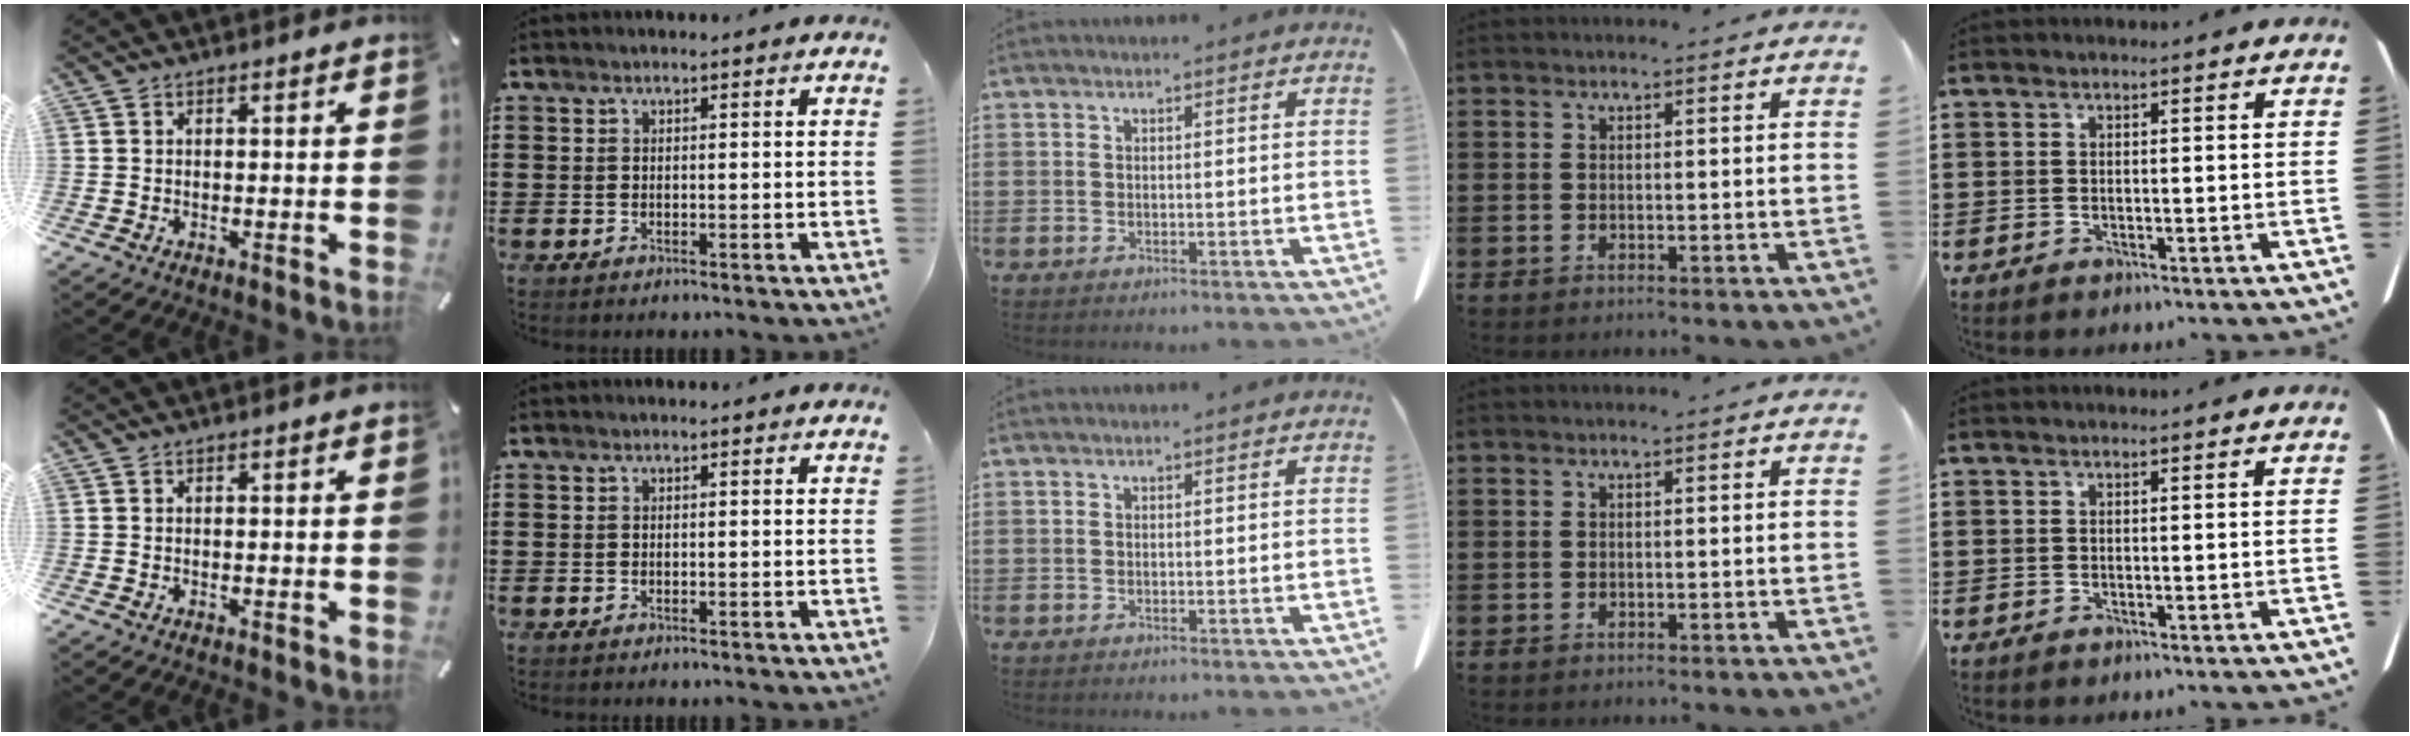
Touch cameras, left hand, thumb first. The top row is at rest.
{}